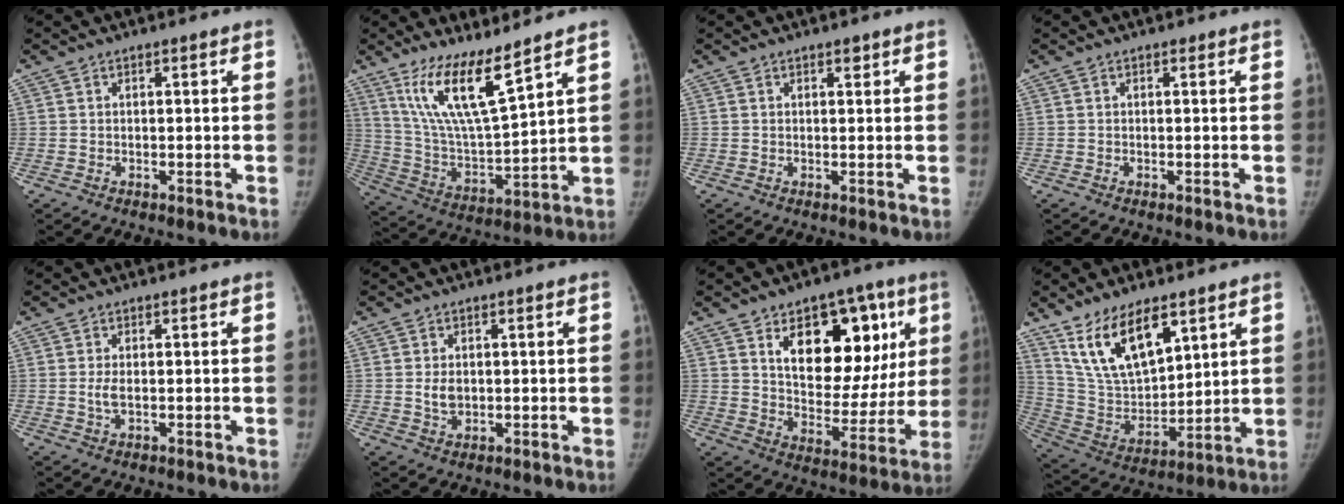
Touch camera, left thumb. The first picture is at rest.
{"total": 14.4, "force": [9.7, 2.5, 10.4], "torque": [-0.183, -0.065, 0.201]}
{"total": 1.1, "force": [0.7, 0.5, 0.6], "torque": [-0.001, -0.004, 0.010]}
{"total": 0.0}
{"total": 2.1, "force": [0.0, 0.9, 1.9], "torque": [-0.046, -0.001, 0.001]}
{"total": 3.1, "force": [0.2, 2.2, 2.2], "torque": [-0.033, -0.004, 0.008]}
{"total": 20.8, "force": [7.8, 12.1, 15.1], "torque": [-0.147, -0.028, 0.117]}
{"total": 16.1, "force": [9.7, 7.5, 10.4], "torque": [-0.156, -0.044, 0.202]}